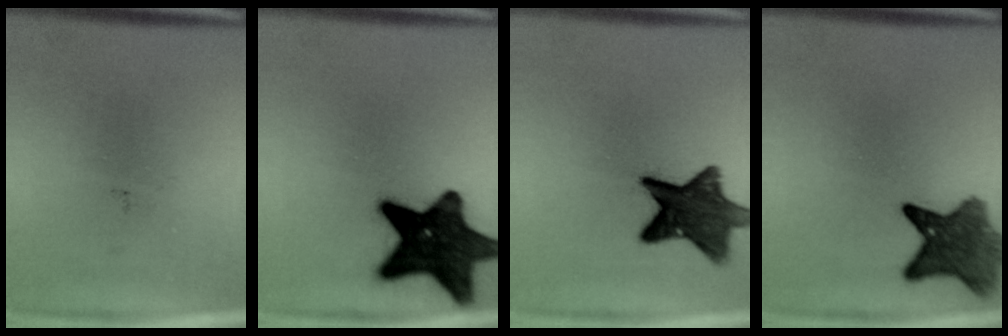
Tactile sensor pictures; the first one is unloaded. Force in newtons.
{"total": 17.4}
{"total": 11.8}
{"total": 7.8}